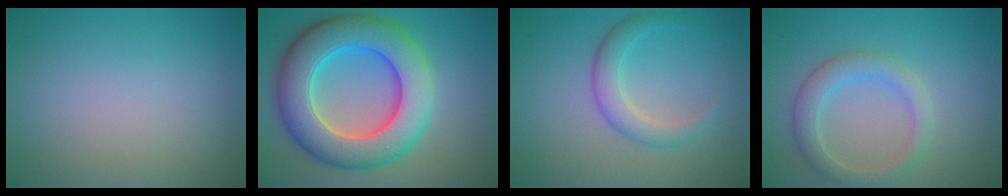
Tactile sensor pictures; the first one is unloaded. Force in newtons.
{"total": 10.9, "press": 10.9, "slide": 0.0}
{"total": 2.9, "press": 2.9, "slide": 0.1}
{"total": 3.2, "press": 3.2, "slide": 0.1}